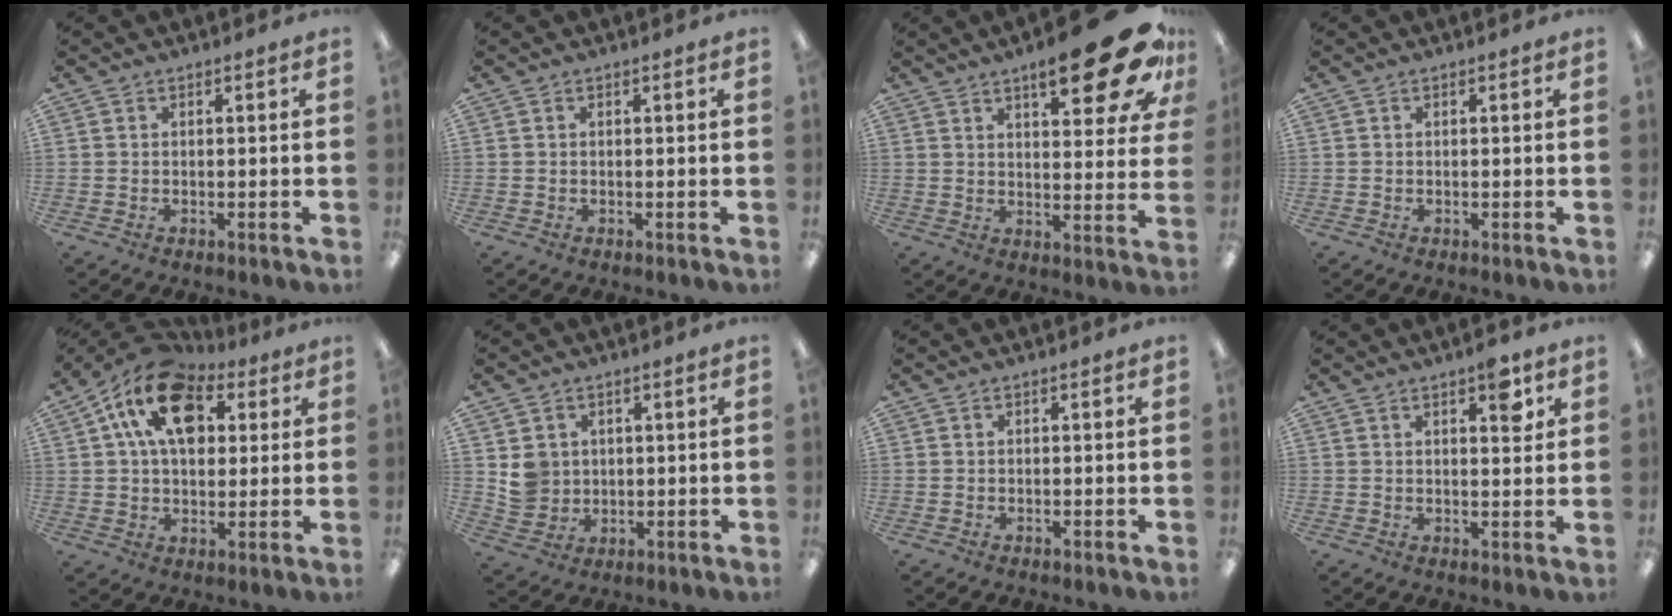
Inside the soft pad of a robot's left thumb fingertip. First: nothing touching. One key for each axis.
{"total": 0.0}
{"total": 19.3, "fx": 10.9, "fy": 6.5, "fz": 14.6, "tx": -0.186, "ty": -0.060, "tz": 0.166}
{"total": 0.0}
{"total": 16.1, "fx": 6.8, "fy": 10.5, "fz": 10.1, "tx": -0.178, "ty": -0.016, "tz": 0.124}
{"total": 5.6, "fx": 1.3, "fy": 5.3, "fz": 1.1, "tx": -0.014, "ty": 0.002, "tz": 0.026}
{"total": 0.0}
{"total": 5.8, "fx": 3.2, "fy": 2.2, "fz": 4.3, "tx": -0.038, "ty": -0.019, "tz": 0.044}